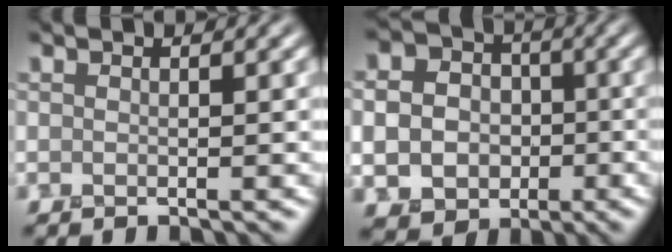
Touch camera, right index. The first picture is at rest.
{"total": 7.3, "force": [-0.9, 6.3, 3.4], "torque": [-0.063, -0.005, -0.023]}